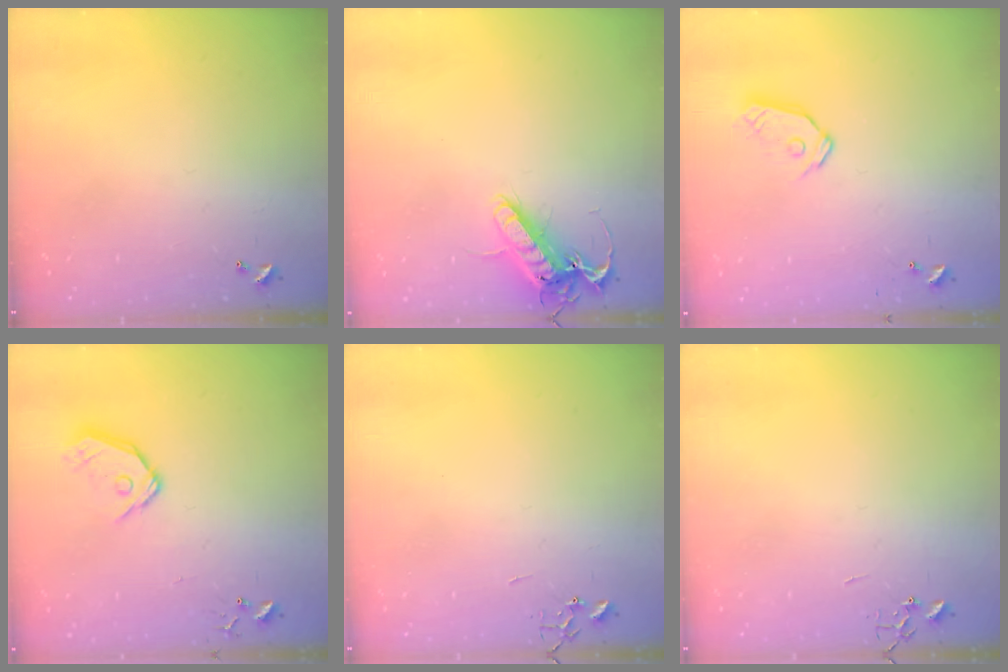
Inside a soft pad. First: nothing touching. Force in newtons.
{"total": 14.4, "press": 14.2, "slide": 2.2}
{"total": 9.2, "press": 9.2, "slide": 1.0}
{"total": 10.3, "press": 10.2, "slide": 1.4}
{"total": 0.0}
{"total": 0.0}